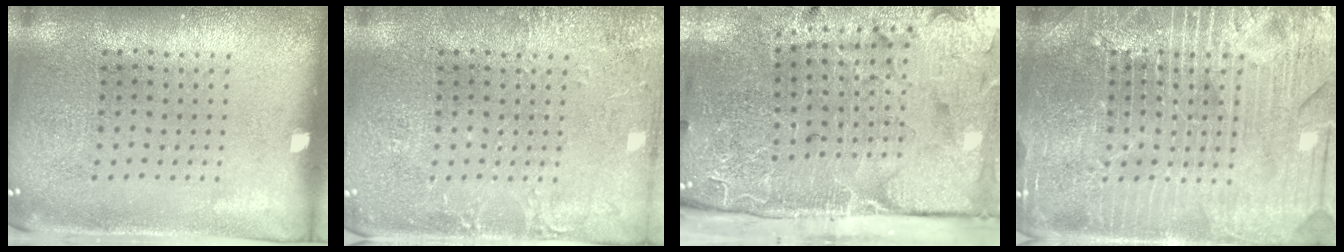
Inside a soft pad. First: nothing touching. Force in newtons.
{"total": 2.5, "press": 2.5, "slide": 0.3}
{"total": 5.0, "press": 4.0, "slide": 3.1}
{"total": 5.1, "press": 5.0, "slide": 0.6}